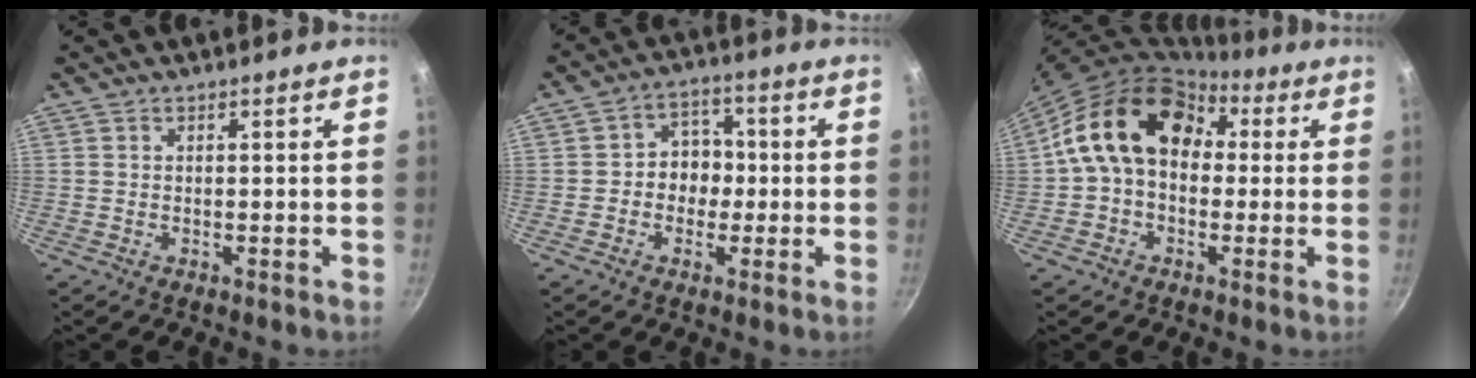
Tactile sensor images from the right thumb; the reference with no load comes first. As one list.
[{"total": 6.7, "force": [-0.7, 5.8, 3.3], "torque": [0.004, 0.021, -0.018]}, {"total": 16.6, "force": [2.7, 12.2, 10.9], "torque": [-0.151, 0.034, 0.029]}]